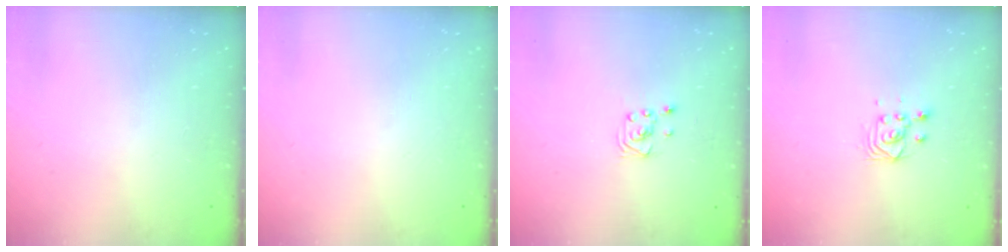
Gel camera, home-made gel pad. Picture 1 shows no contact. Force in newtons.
{"total": 0.0}
{"total": 2.0, "press": 2.0, "slide": 0.1}
{"total": 3.3, "press": 3.2, "slide": 0.7}